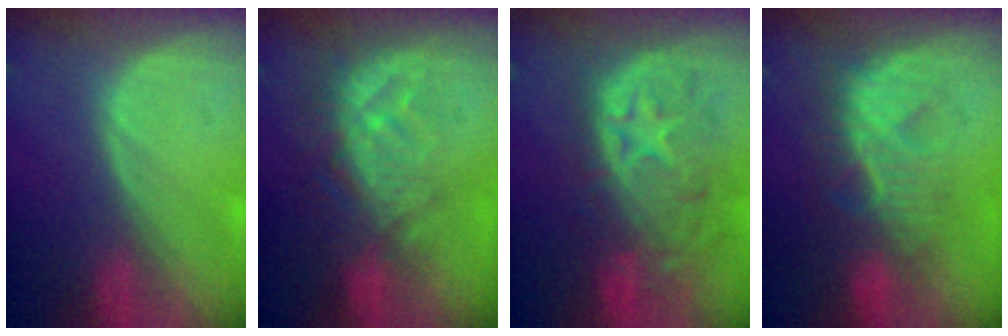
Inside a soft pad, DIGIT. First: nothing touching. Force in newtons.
{"total": 9.3, "press": 8.1, "slide": 4.5}
{"total": 11.2, "press": 9.7, "slide": 5.5}
{"total": 8.0, "press": 7.9, "slide": 1.3}